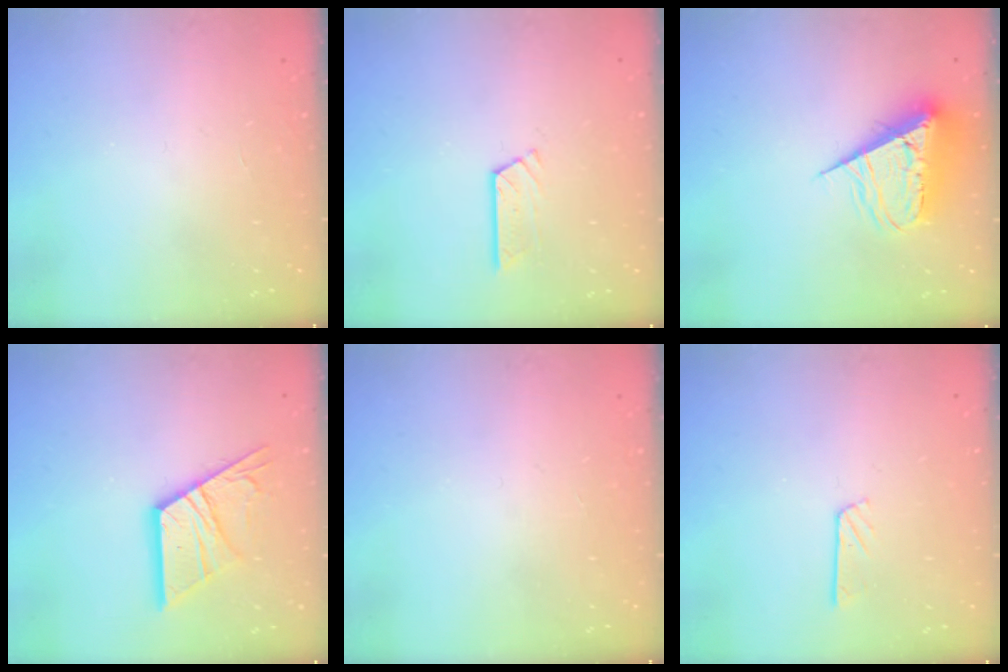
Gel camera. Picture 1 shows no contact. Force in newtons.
{"total": 5.3, "press": 5.3, "slide": 0.4}
{"total": 10.2, "press": 10.2, "slide": 0.6}
{"total": 14.1, "press": 14.1, "slide": 0.8}
{"total": 0.0}
{"total": 2.8, "press": 2.8, "slide": 0.2}